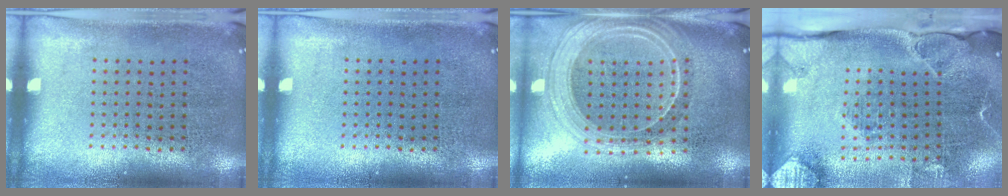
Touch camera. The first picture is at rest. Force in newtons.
{"total": 0.0}
{"total": 2.3, "press": 2.0, "slide": 1.2}
{"total": 3.0, "press": 2.3, "slide": 1.9}